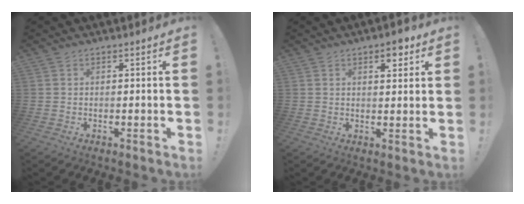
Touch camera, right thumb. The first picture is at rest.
{"total": 4.4, "force": [2.6, 2.2, 2.8], "torque": [-0.013, -0.014, 0.037]}